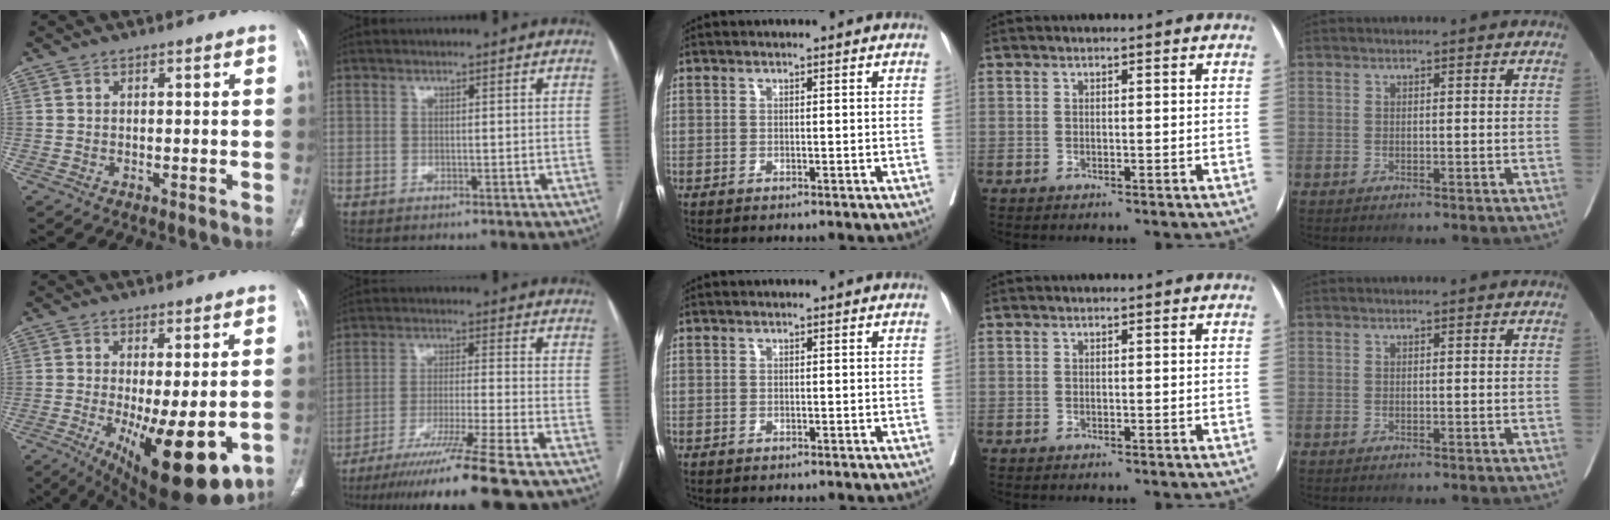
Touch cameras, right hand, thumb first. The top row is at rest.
{"thumb": {"total": 17.9, "force": [-5.4, 6.1, 15.9], "torque": [-0.218, -0.029, -0.062]}, "index": {"total": 15.7, "force": [-12.4, -1.6, 9.5], "torque": [-0.156, -0.045, -0.200]}}